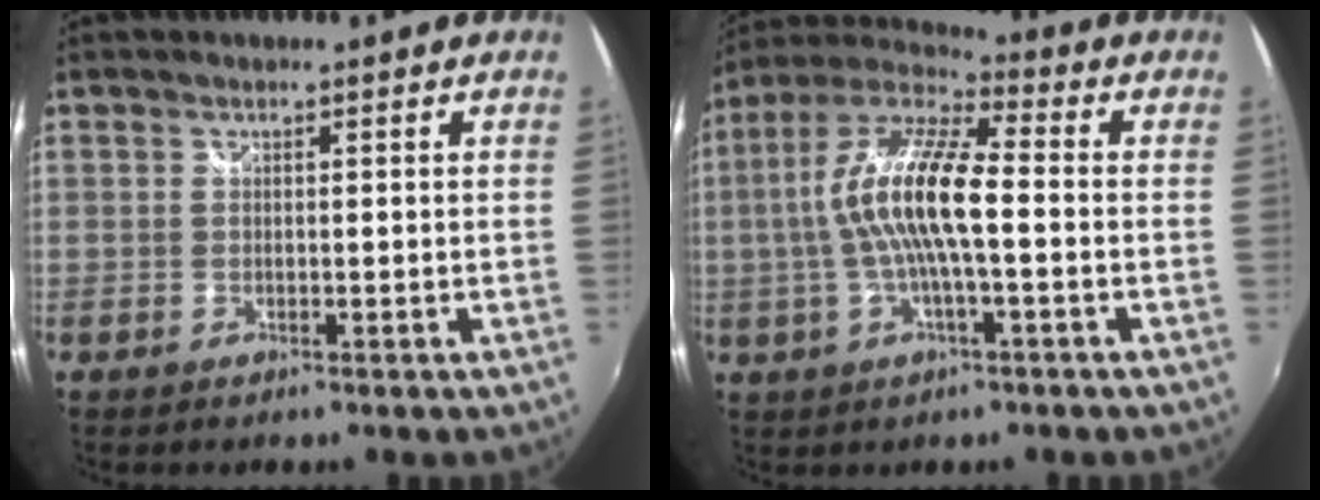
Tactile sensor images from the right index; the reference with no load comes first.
{"total": 14.6, "force": [-0.8, 3.5, 14.2], "torque": [-0.271, 0.011, -0.024]}